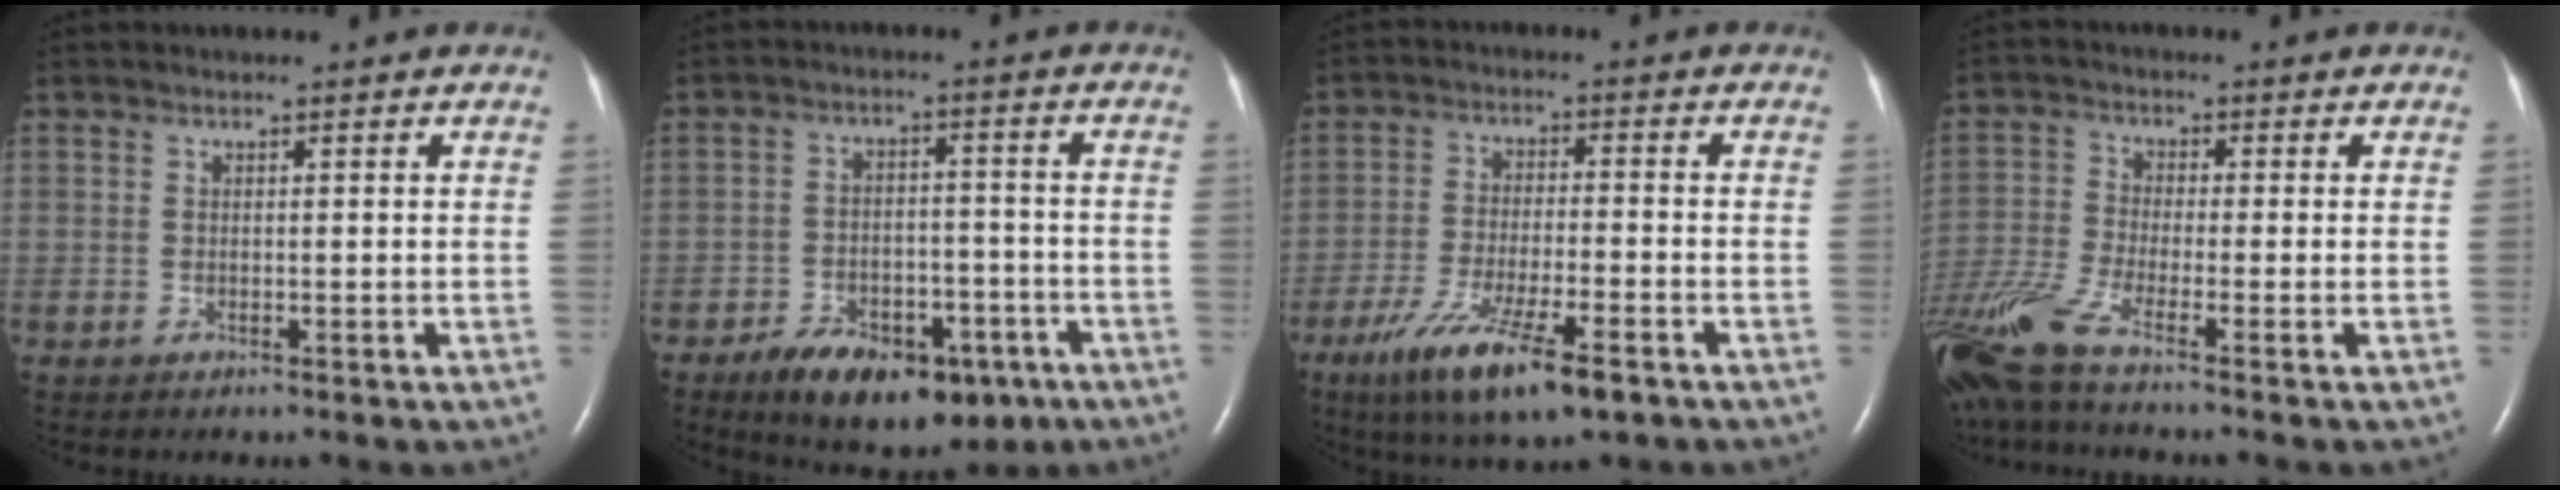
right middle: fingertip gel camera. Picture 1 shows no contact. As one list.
[{"total": 13.4, "force": [-8.4, 6.8, 7.9], "torque": [-0.111, 0.007, -0.123]}, {"total": 11.7, "force": [-7.1, 1.9, 9.1], "torque": [-0.169, -0.027, -0.119]}, {"total": 8.2, "force": [-6.4, -0.8, 5.1], "torque": [-0.120, -0.030, -0.130]}]